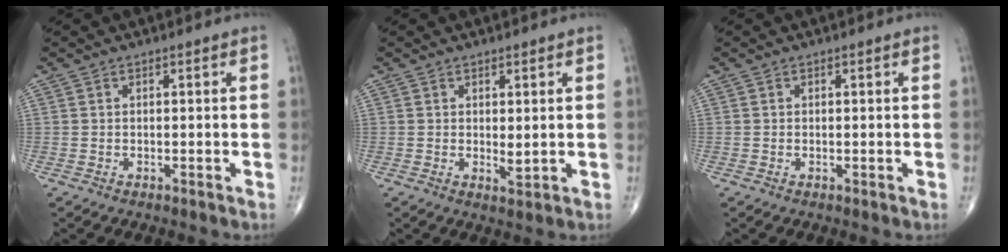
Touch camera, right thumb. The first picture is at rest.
{"total": 1.9, "force": [0.5, 0.7, 1.7], "torque": [-0.028, -0.010, 0.010]}
{"total": 0.0}